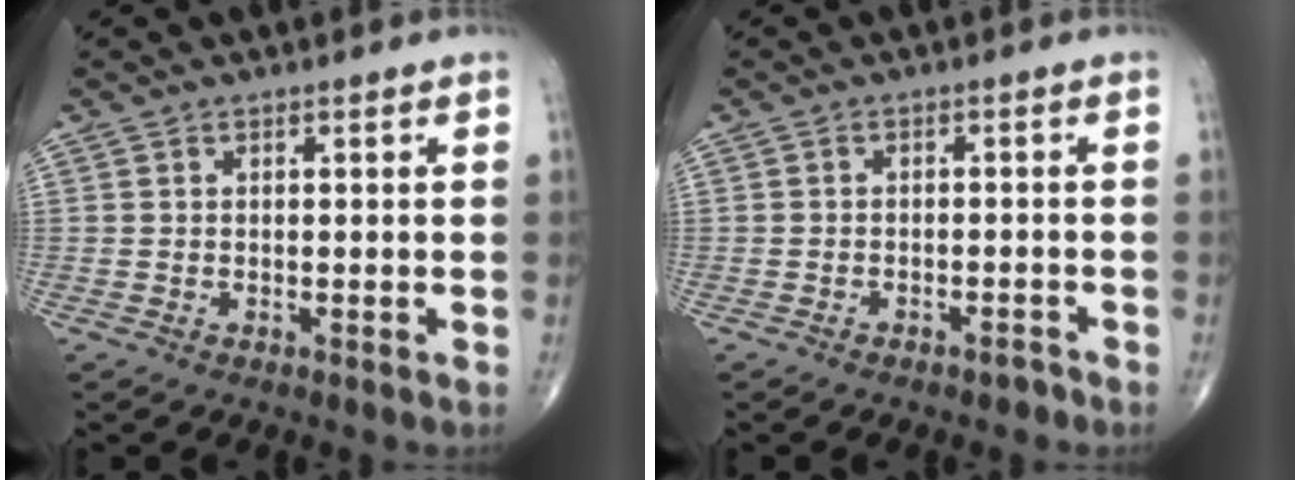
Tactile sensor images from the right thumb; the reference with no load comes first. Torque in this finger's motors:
{"motor_torque": [0.32, 0.44, -0.11, -0.19, 0.04]}